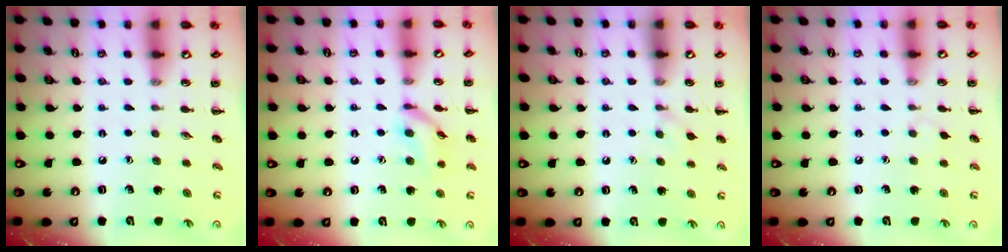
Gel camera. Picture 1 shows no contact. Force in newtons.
{"total": 10.0, "press": 9.9, "slide": 1.3}
{"total": 4.6, "press": 4.4, "slide": 1.5}
{"total": 2.6, "press": 2.4, "slide": 1.1}